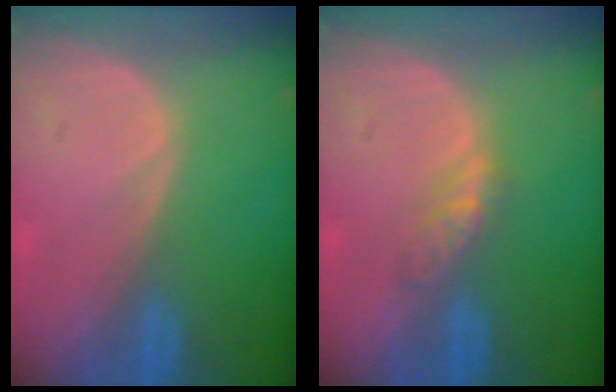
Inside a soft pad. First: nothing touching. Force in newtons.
{"total": 3.1, "press": 2.8, "slide": 1.3}